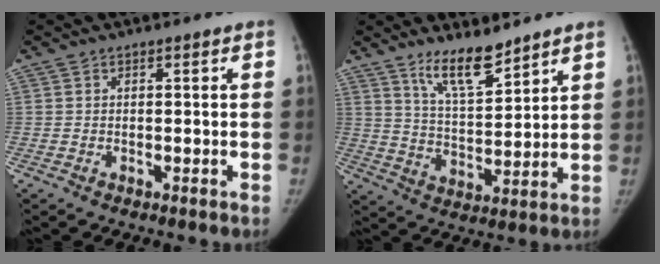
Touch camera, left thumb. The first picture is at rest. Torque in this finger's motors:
{"motor_torque": [1.07, 0.41, 0.05, -0.41, 0.14]}